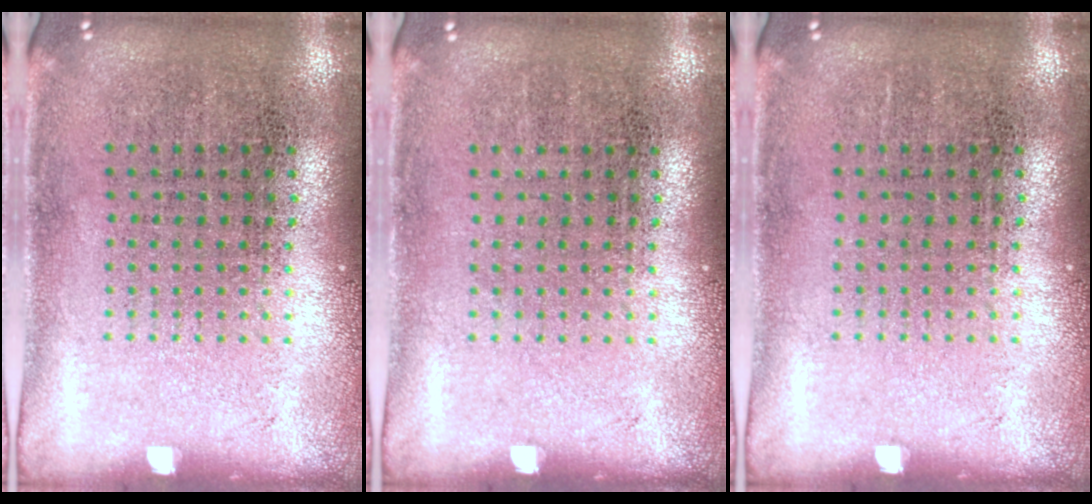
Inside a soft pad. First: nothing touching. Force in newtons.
{"total": 0.0}
{"total": 0.0}